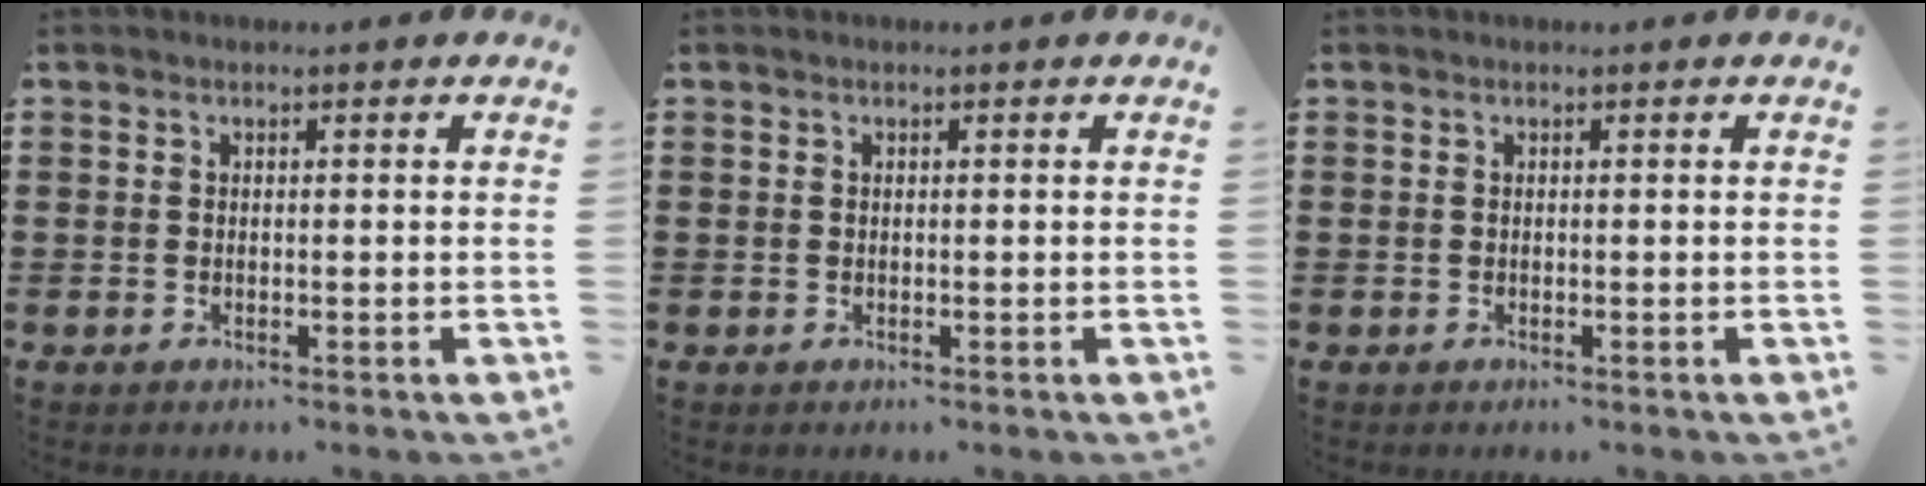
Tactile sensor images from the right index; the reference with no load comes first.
{"total": 0.0}
{"total": 0.0}